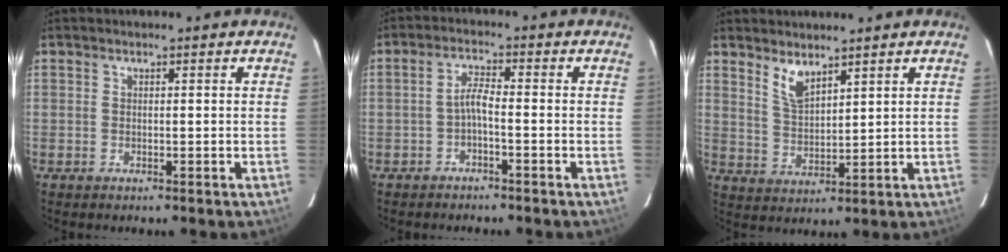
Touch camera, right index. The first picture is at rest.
{"total": 2.7, "force": [-1.5, 0.3, 2.2], "torque": [-0.050, 0.009, -0.031]}
{"total": 5.5, "force": [3.8, 1.8, 3.6], "torque": [-0.070, -0.002, 0.080]}